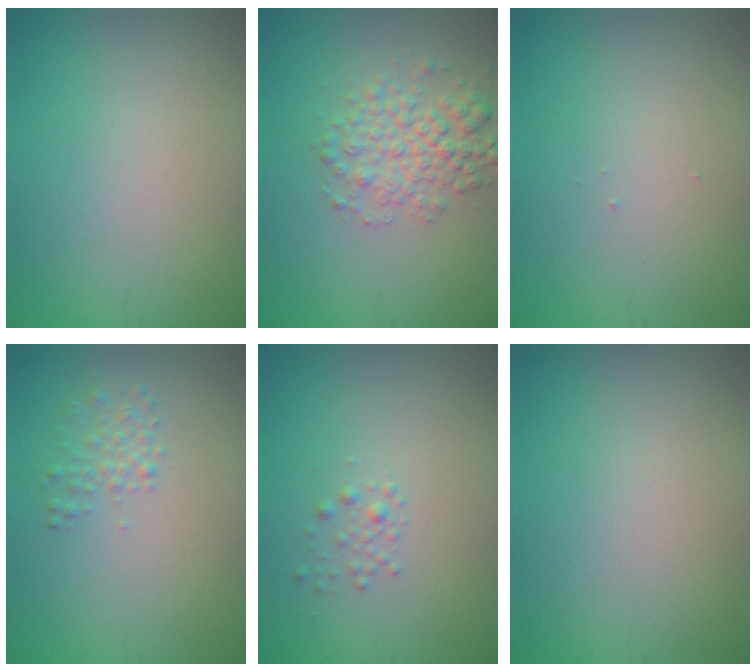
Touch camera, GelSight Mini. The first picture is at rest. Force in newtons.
{"total": 3.9, "press": 3.9, "slide": 0.1}
{"total": 0.0}
{"total": 1.5, "press": 1.5, "slide": 0.1}
{"total": 0.9, "press": 0.9, "slide": 0.1}
{"total": 0.0}